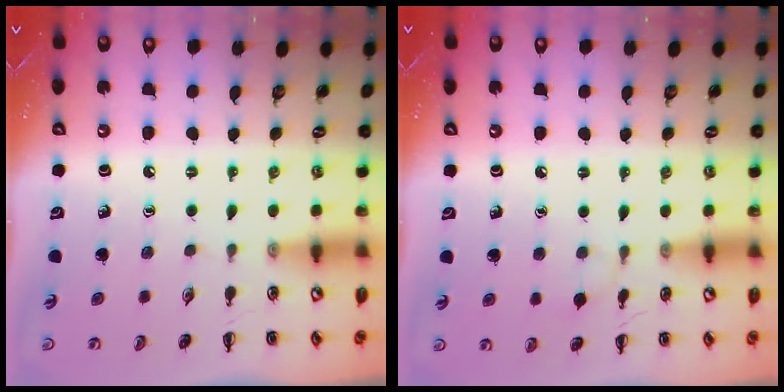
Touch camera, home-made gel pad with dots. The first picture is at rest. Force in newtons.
{"total": 5.0, "press": 4.6, "slide": 1.8}